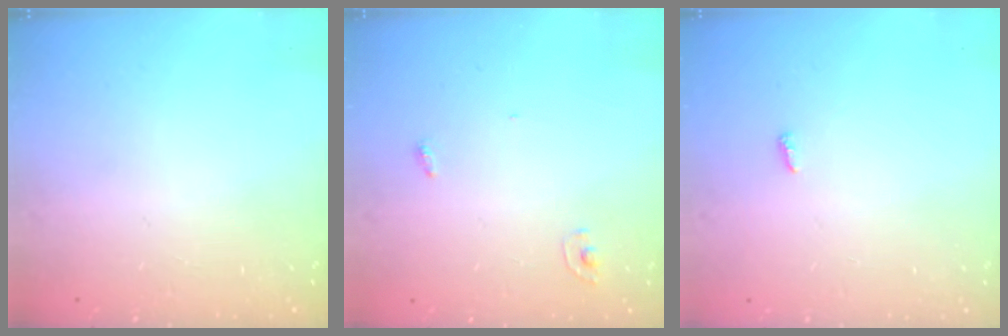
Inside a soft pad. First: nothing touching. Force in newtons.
{"total": 2.8, "press": 2.8, "slide": 0.1}
{"total": 3.4, "press": 3.3, "slide": 0.6}